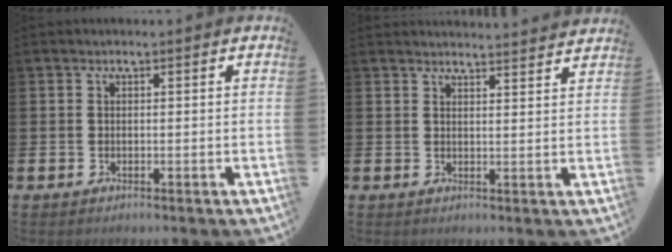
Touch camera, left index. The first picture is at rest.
{"total": 3.2, "force": [3.1, -0.3, -0.2], "torque": [0.011, -0.026, 0.054]}